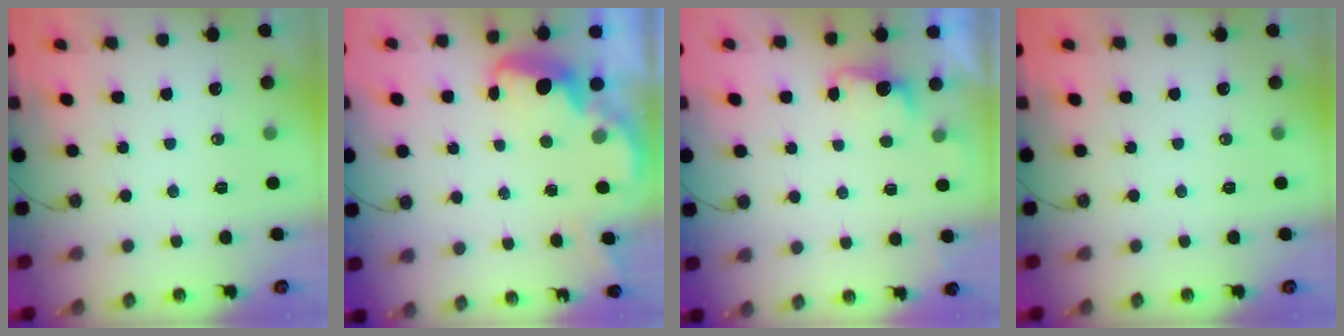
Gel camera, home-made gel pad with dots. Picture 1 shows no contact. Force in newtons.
{"total": 2.6, "press": 2.6, "slide": 0.4}
{"total": 1.5, "press": 1.3, "slide": 0.8}
{"total": 0.0}